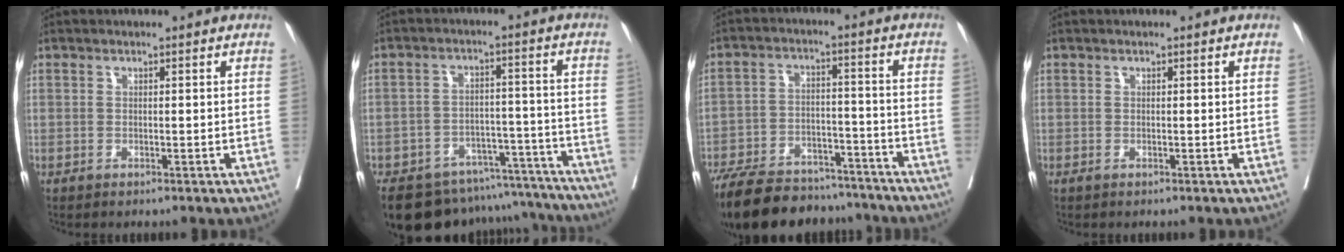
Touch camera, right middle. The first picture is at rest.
{"total": 18.5, "force": [-16.6, 6.9, 4.4], "torque": [-0.067, 0.031, -0.219]}
{"total": 20.1, "force": [-17.3, 7.0, 7.5], "torque": [-0.167, -0.008, -0.260]}
{"total": 0.0}